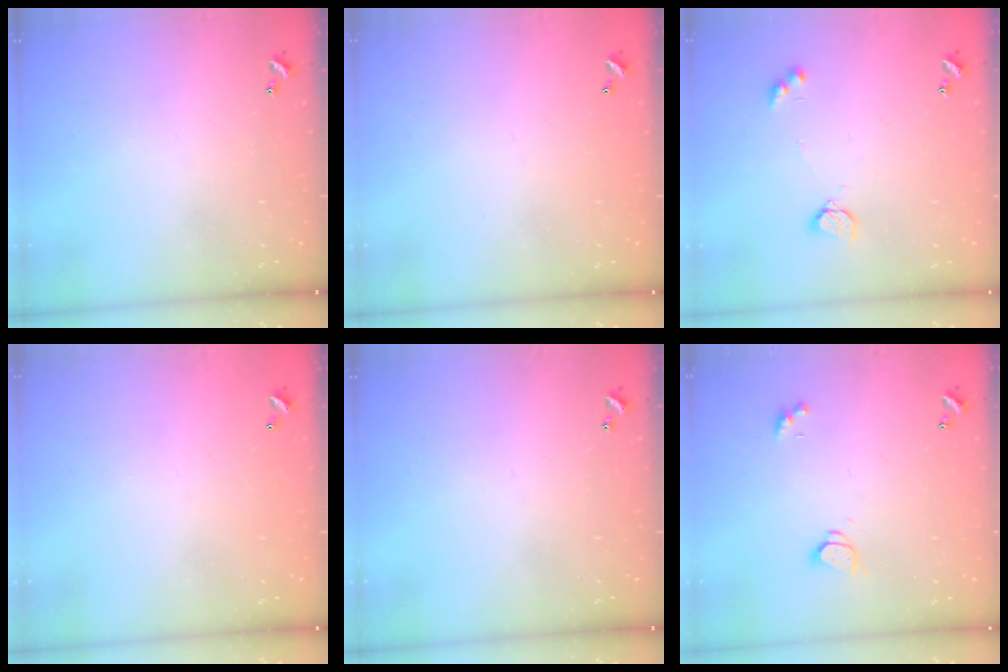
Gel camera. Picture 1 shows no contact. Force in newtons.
{"total": 2.9, "press": 2.9, "slide": 0.1}
{"total": 4.5, "press": 4.5, "slide": 0.4}
{"total": 2.8, "press": 2.8, "slide": 0.1}
{"total": 0.0}
{"total": 1.8, "press": 1.8, "slide": 0.3}